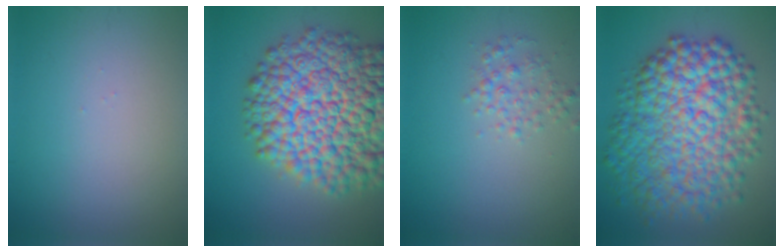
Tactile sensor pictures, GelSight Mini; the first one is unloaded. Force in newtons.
{"total": 17.5, "press": 17.5, "slide": 0.7}
{"total": 1.9, "press": 1.9, "slide": 0.0}
{"total": 11.8, "press": 11.8, "slide": 0.1}